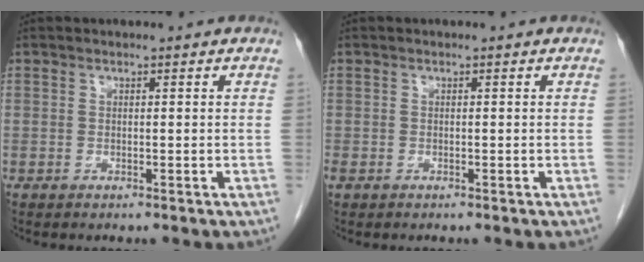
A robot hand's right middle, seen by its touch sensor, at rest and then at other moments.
{"total": 0.6, "force": [-0.3, 0.4, 0.3], "torque": [-0.013, -0.001, -0.003]}